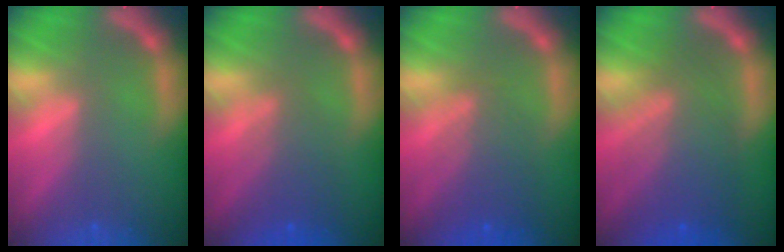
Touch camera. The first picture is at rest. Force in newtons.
{"total": 4.1}
{"total": 5.1}
{"total": 8.0}